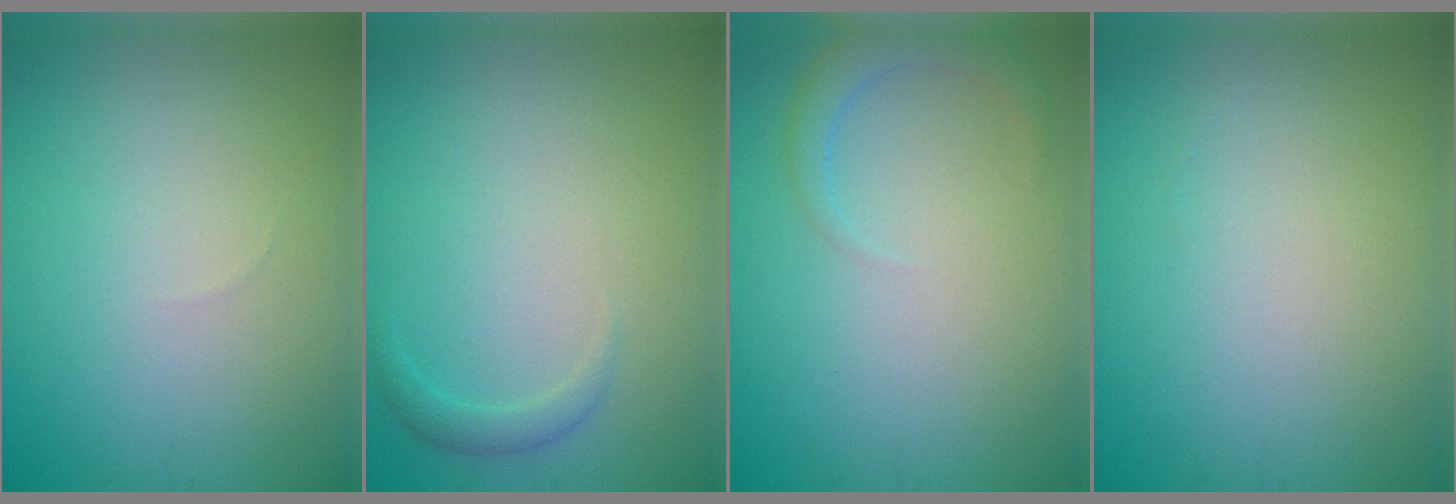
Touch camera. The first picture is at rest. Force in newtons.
{"total": 1.2, "press": 1.2, "slide": 0.1}
{"total": 2.1, "press": 2.1, "slide": 0.2}
{"total": 0.0}